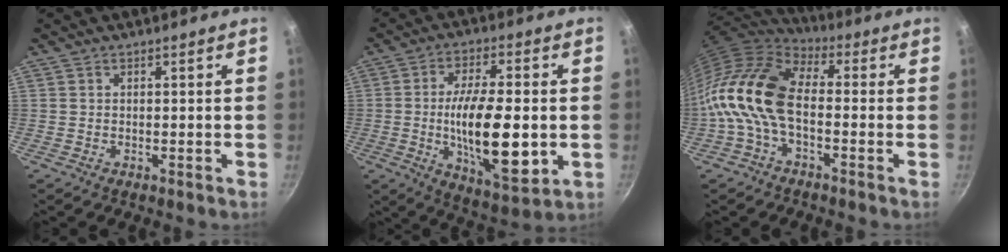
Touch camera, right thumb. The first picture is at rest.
{"total": 18.4, "force": [-2.0, 6.9, 17.0], "torque": [-0.281, -0.003, -0.030]}
{"total": 15.0, "force": [-2.6, 8.4, 12.2], "torque": [-0.226, 0.030, -0.071]}